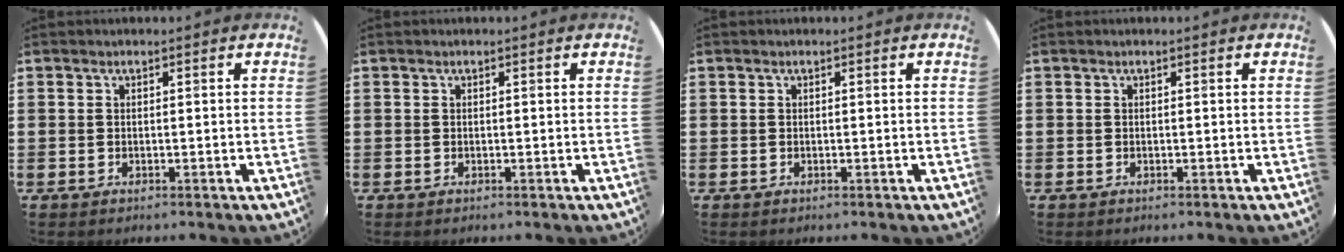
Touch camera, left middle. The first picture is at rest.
{"total": 0.0}
{"total": 0.0}
{"total": 0.0}